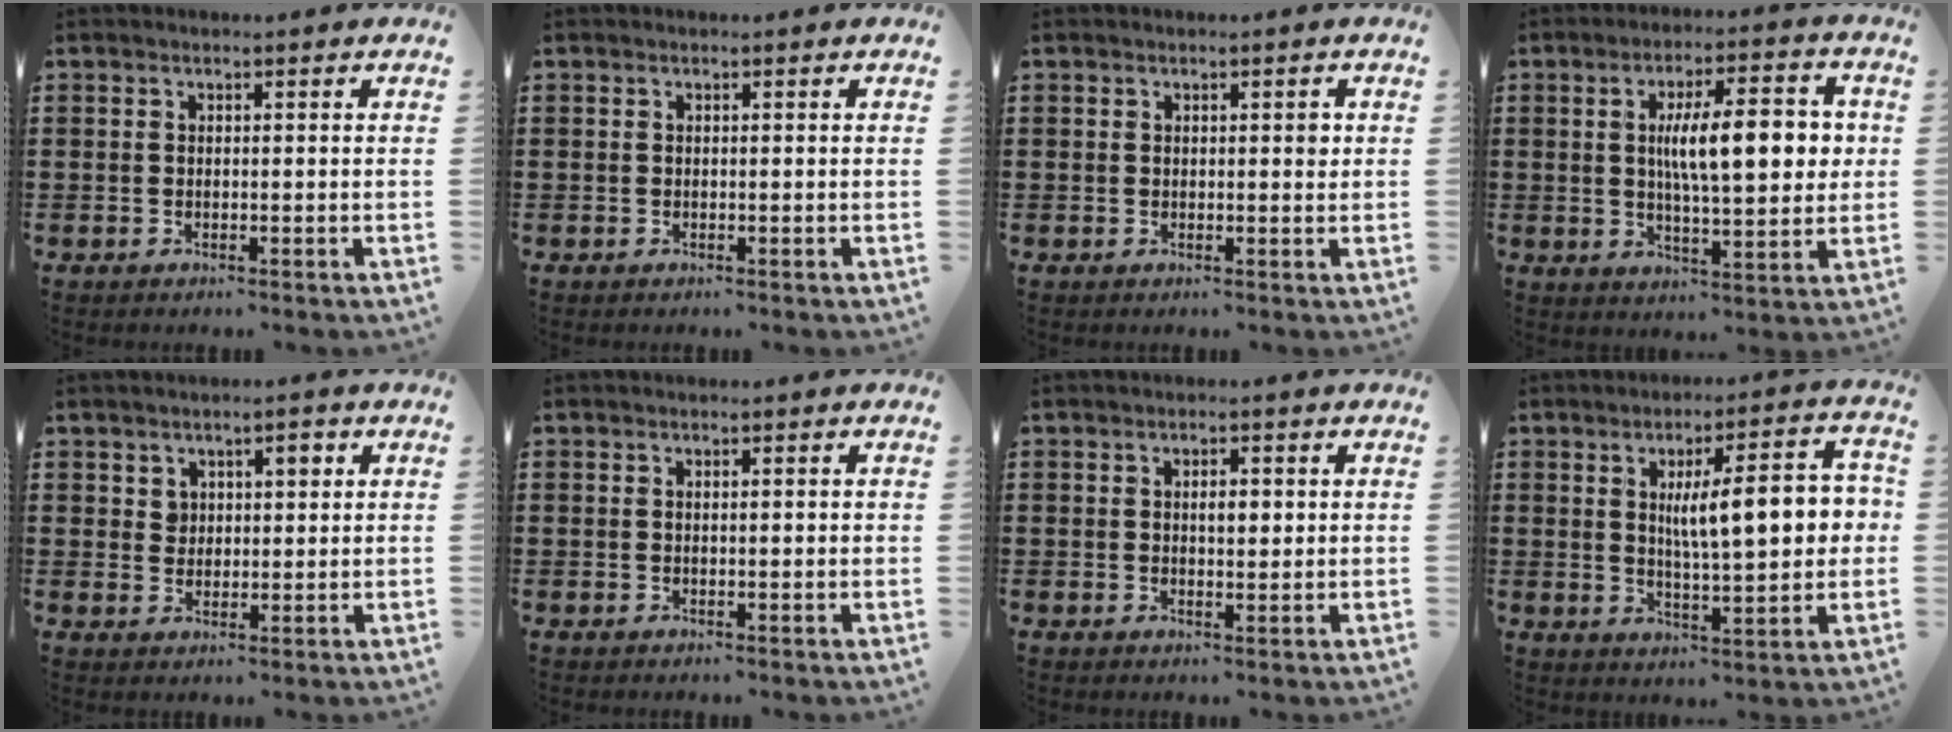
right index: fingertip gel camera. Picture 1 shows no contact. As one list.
[{"total": 0.0}, {"total": 1.3, "force": [0.4, 0.6, 1.0], "torque": [-0.011, 0.002, 0.005]}, {"total": 11.7, "force": [1.8, 3.9, 10.9], "torque": [-0.177, 0.003, 0.026]}, {"total": 2.8, "force": [1.4, 2.0, 1.3], "torque": [-0.026, 0.005, 0.022]}, {"total": 0.6, "force": [0.0, 0.1, 0.6], "torque": [-0.011, -0.001, 0.001]}, {"total": 2.3, "force": [0.4, 1.0, 2.1], "torque": [-0.033, 0.003, 0.003]}, {"total": 11.0, "force": [2.0, 3.3, 10.3], "torque": [-0.159, 0.001, 0.026]}]